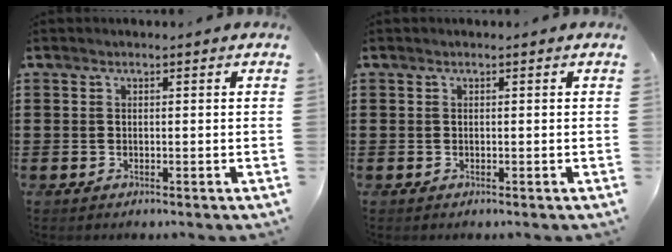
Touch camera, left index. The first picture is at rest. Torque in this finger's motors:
{"motor_torque": [-0.05, -0.02, 0.00, 0.00]}